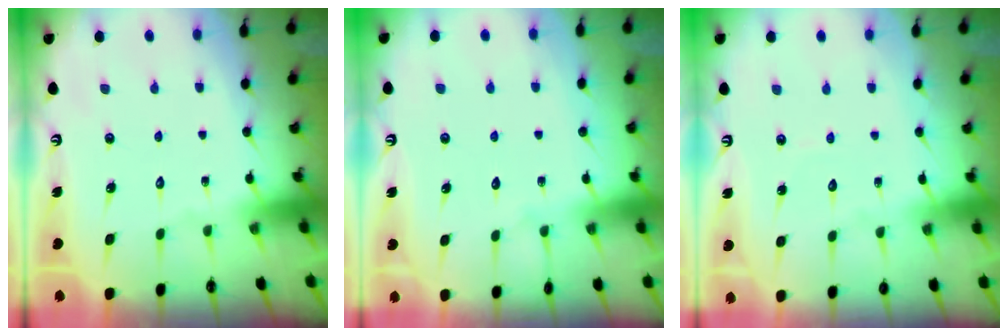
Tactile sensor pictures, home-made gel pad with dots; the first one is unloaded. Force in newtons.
{"total": 2.6, "press": 2.6, "slide": 0.4}
{"total": 2.7, "press": 2.7, "slide": 0.3}